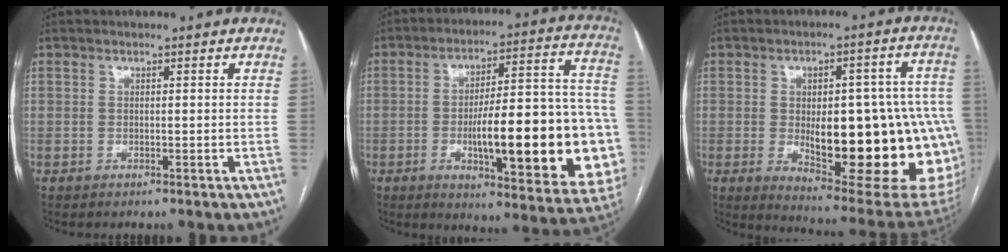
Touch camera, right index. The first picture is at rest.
{"total": 26.2, "force": [-5.5, 5.5, 25.0], "torque": [-0.277, 0.017, -0.063]}
{"total": 25.3, "force": [-3.8, 8.1, 23.6], "torque": [-0.224, 0.014, -0.022]}